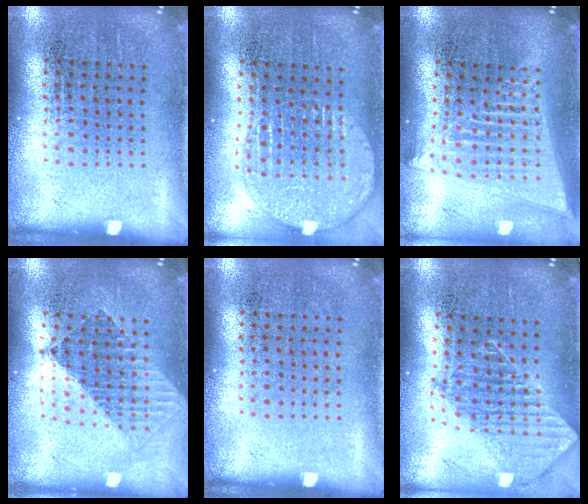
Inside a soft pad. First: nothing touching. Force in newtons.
{"total": 1.7, "press": 1.5, "slide": 0.9}
{"total": 2.1, "press": 1.8, "slide": 1.1}
{"total": 1.6, "press": 1.3, "slide": 0.9}
{"total": 0.0}
{"total": 1.9, "press": 1.5, "slide": 1.1}